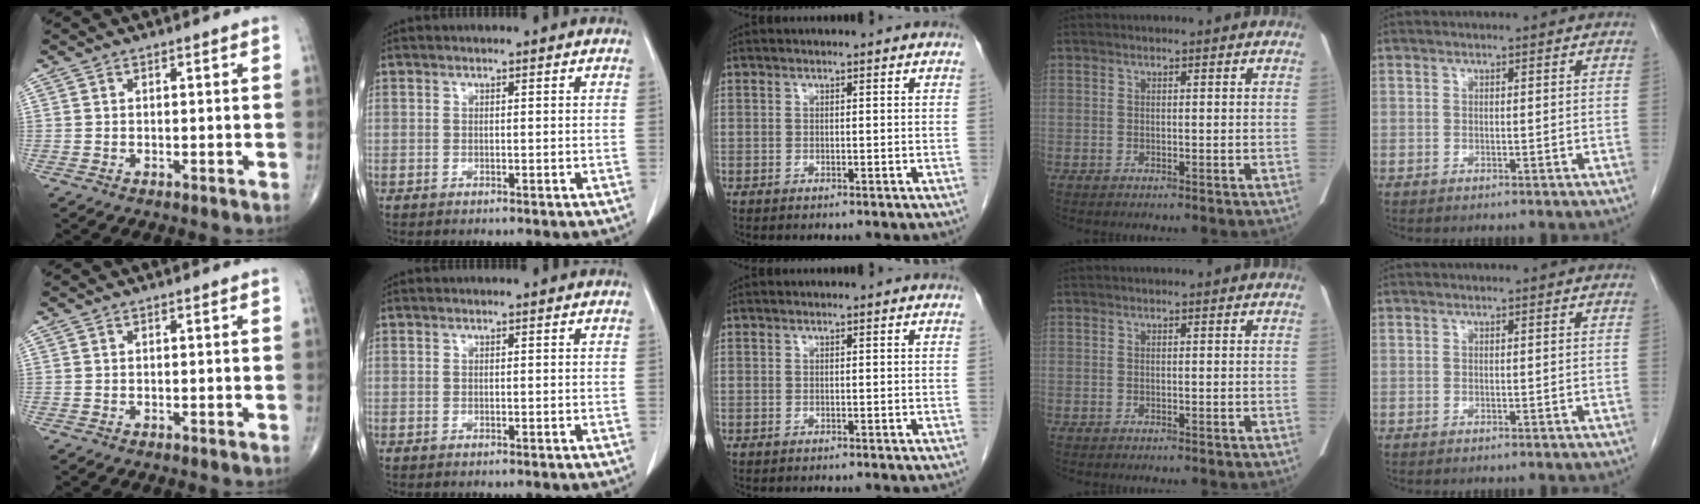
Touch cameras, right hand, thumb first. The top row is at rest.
{}